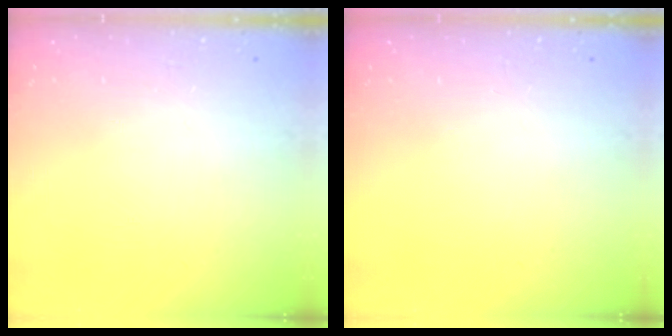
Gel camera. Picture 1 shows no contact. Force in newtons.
{"total": 0.0}